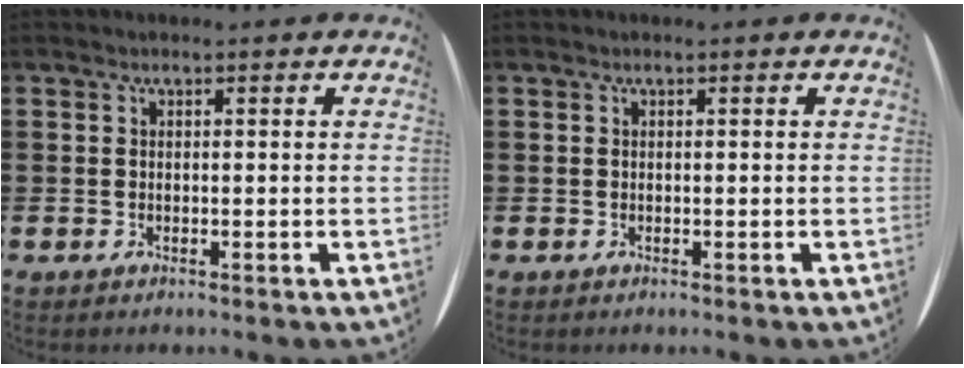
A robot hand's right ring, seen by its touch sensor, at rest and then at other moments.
{"total": 0.0}